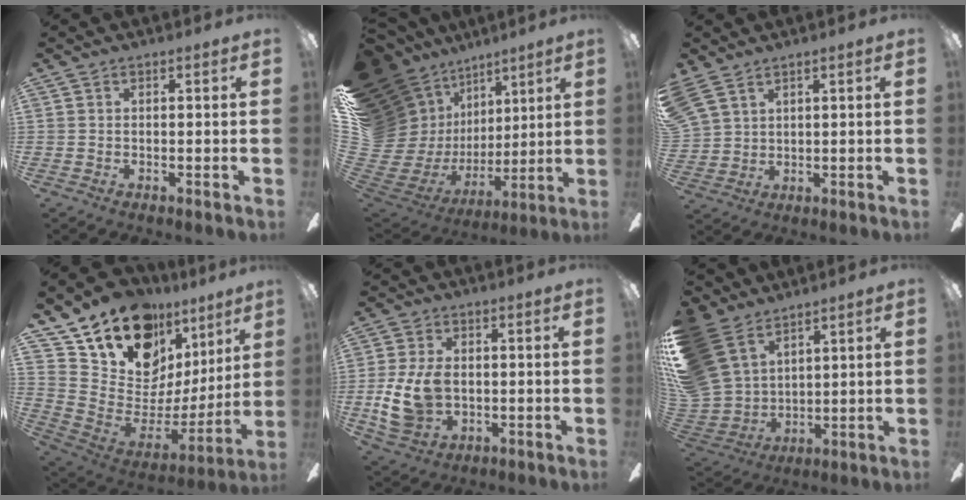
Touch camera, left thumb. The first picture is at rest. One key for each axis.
{"total": 20.6, "fx": 8.6, "fy": 16.7, "fz": 8.4, "tx": -0.163, "ty": -0.104, "tz": 0.220}
{"total": 5.5, "fx": 4.2, "fy": 3.0, "fz": 1.8, "tx": -0.048, "ty": -0.008, "tz": 0.087}
{"total": 19.2, "fx": 14.7, "fy": 9.8, "fz": 7.4, "tx": -0.144, "ty": -0.116, "tz": 0.280}
{"total": 11.9, "fx": -0.5, "fy": 8.6, "fz": 8.2, "tx": -0.180, "ty": 0.005, "tz": -0.005}
{"total": 19.9, "fx": 10.4, "fy": 13.7, "fz": 10.1, "tx": -0.234, "ty": -0.052, "tz": 0.196}